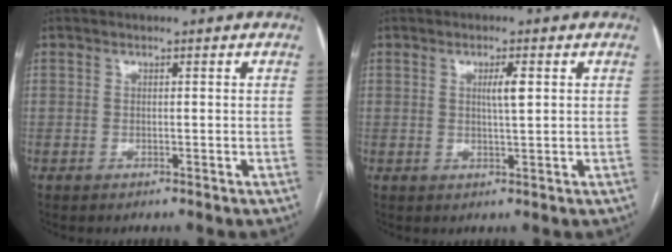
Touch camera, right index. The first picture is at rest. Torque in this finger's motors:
{"motor_torque": [0.40, 0.13, 0.07, 0.06]}